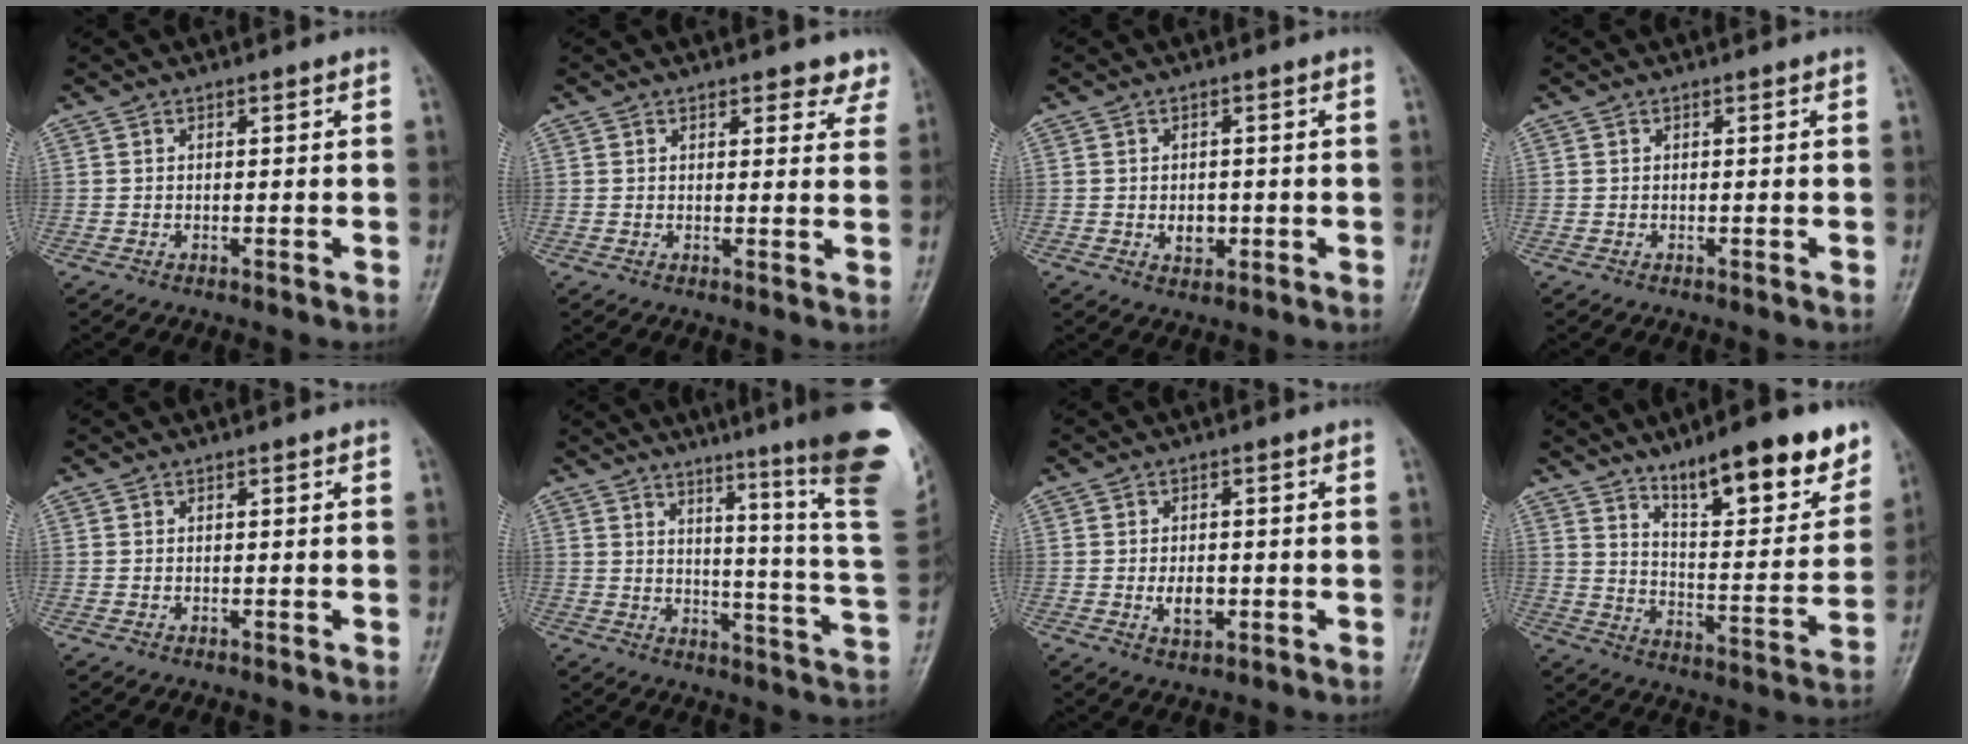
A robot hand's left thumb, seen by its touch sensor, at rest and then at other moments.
{"total": 4.3, "force": [3.6, 2.0, 1.5], "torque": [0.015, -0.018, 0.033]}
{"total": 3.4, "force": [-0.5, 2.5, 2.3], "torque": [-0.023, 0.001, -0.003]}
{"total": 0.0}
{"total": 0.0}
{"total": 23.5, "force": [14.4, 0.7, 18.5], "torque": [-0.218, -0.103, 0.183]}
{"total": 4.1, "force": [-0.8, 2.5, 3.1], "torque": [-0.047, -0.001, -0.009]}
{"total": 19.0, "force": [12.6, 5.4, 13.1], "torque": [-0.146, -0.068, 0.199]}